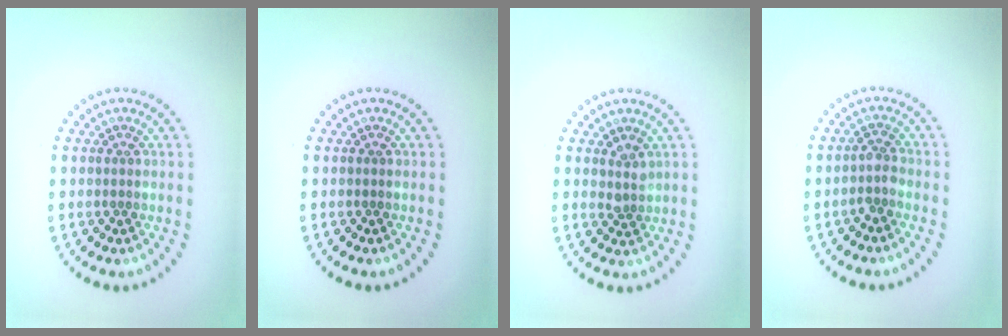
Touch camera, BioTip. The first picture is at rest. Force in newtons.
{"total": 0.0}
{"total": 1.3, "press": 1.2, "slide": 0.7}
{"total": 1.6, "press": 1.2, "slide": 1.0}